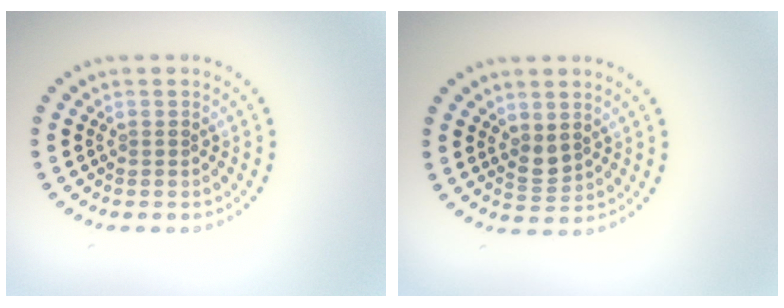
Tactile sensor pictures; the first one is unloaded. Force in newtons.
{"total": 1.7, "press": 1.6, "slide": 0.7}